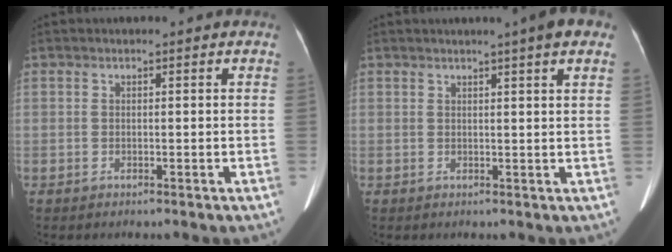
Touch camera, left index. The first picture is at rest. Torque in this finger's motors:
{"motor_torque": [0.94, -1.20, 0.07, 0.05]}